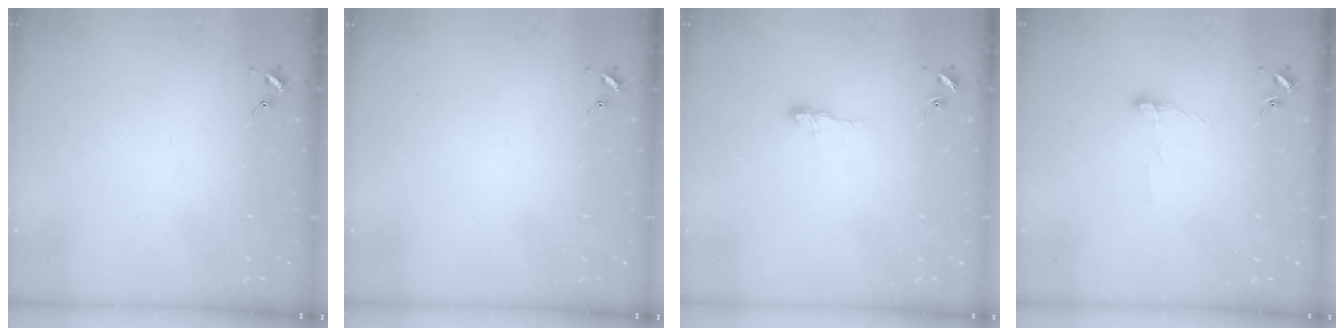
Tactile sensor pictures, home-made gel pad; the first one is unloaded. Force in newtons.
{"total": 0.0}
{"total": 5.7, "press": 5.6, "slide": 0.6}
{"total": 7.0, "press": 7.0, "slide": 0.6}